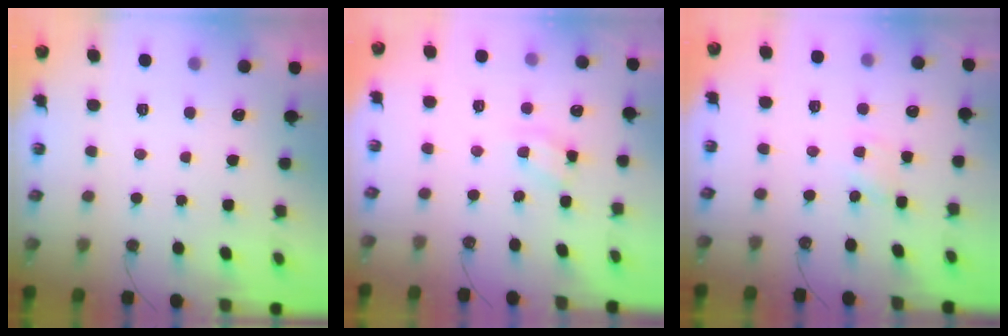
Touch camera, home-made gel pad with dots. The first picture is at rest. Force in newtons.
{"total": 4.6, "press": 4.6, "slide": 0.3}
{"total": 2.2, "press": 2.2, "slide": 0.3}